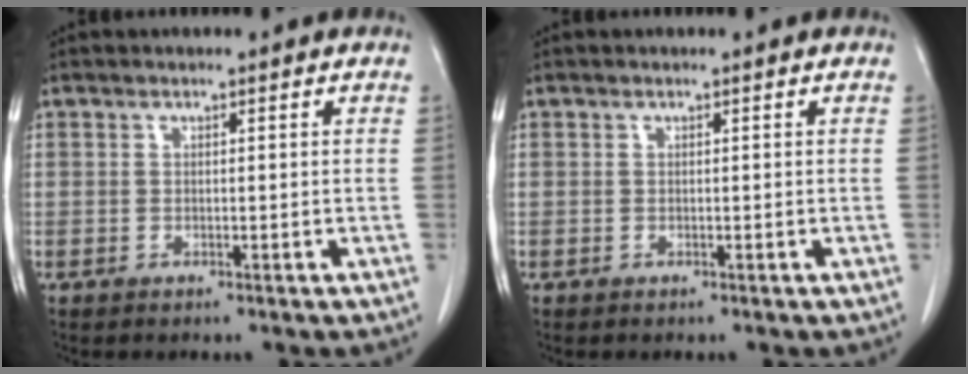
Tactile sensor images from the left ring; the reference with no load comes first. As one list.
[{"total": 0.0}]